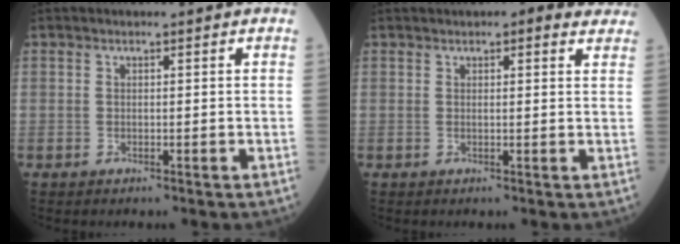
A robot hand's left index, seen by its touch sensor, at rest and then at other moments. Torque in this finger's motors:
{"motor_torque": [0.83, -1.30, 0.64, 0.12]}